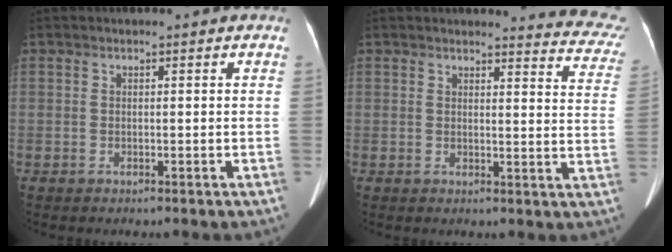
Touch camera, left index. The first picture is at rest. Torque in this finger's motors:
{"motor_torque": [-0.32, -0.80, -0.15, 0.00]}